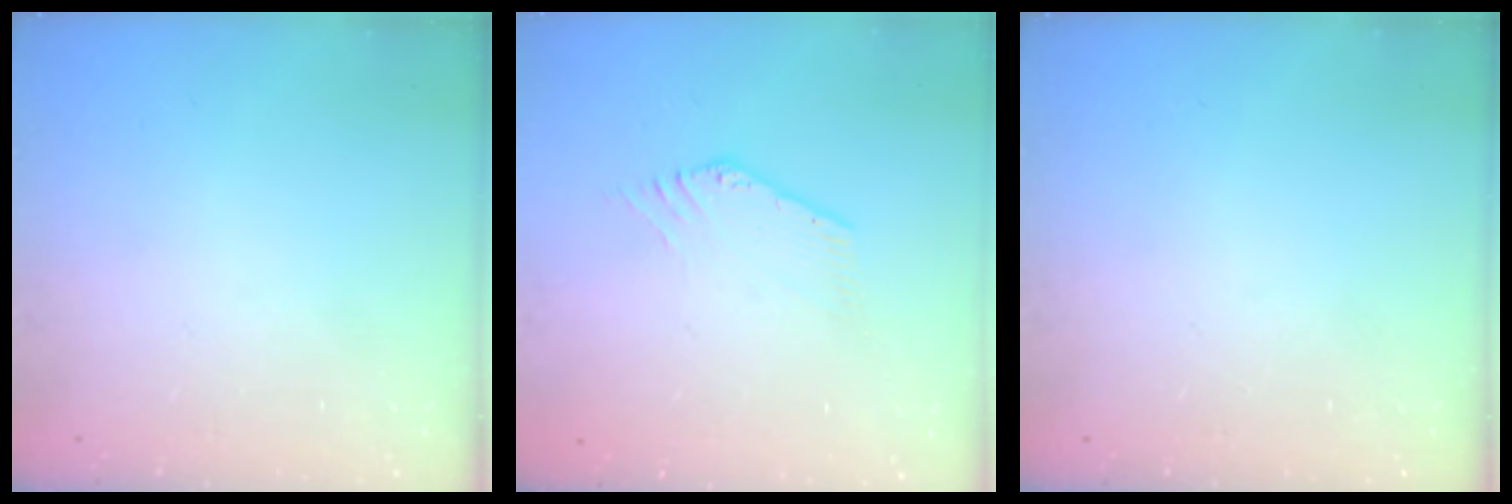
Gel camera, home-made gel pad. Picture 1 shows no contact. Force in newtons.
{"total": 1.0, "press": 1.0, "slide": 0.1}
{"total": 0.0}